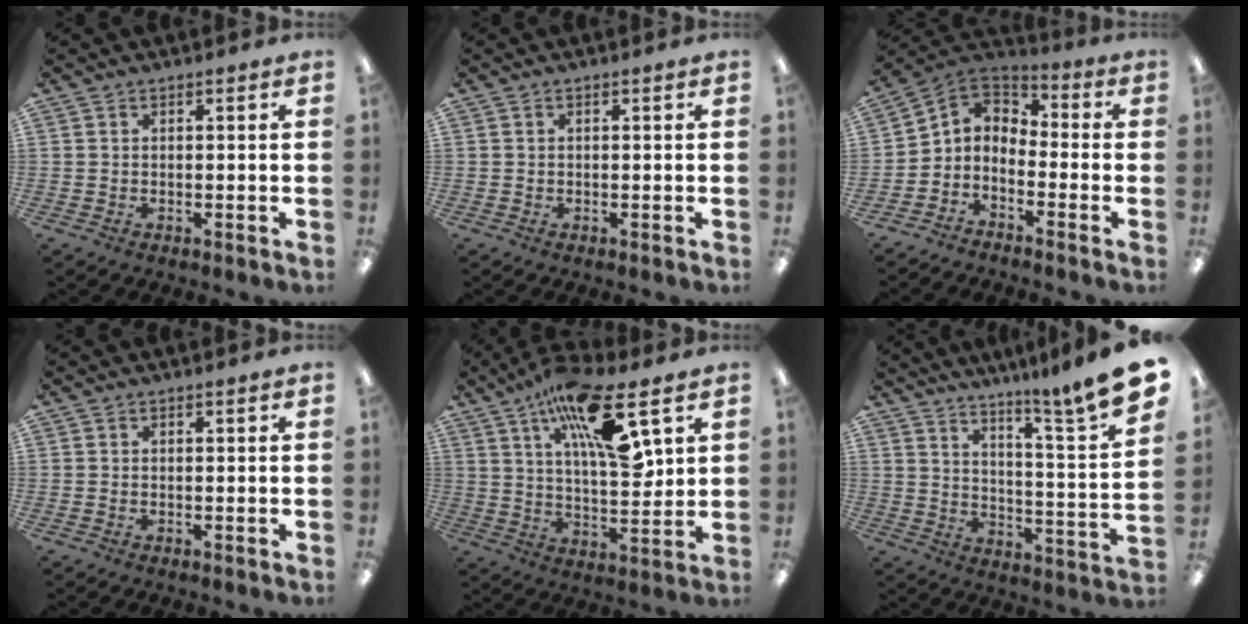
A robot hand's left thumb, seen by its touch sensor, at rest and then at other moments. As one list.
[{"total": 0.0}, {"total": 5.6, "force": [-2.4, 4.5, 2.2], "torque": [-0.043, 0.018, -0.044]}, {"total": 0.0}, {"total": 18.3, "force": [9.4, 5.9, 14.6], "torque": [-0.231, -0.041, 0.149]}, {"total": 12.3, "force": [10.1, -0.6, 7.1], "torque": [-0.111, -0.104, 0.157]}]